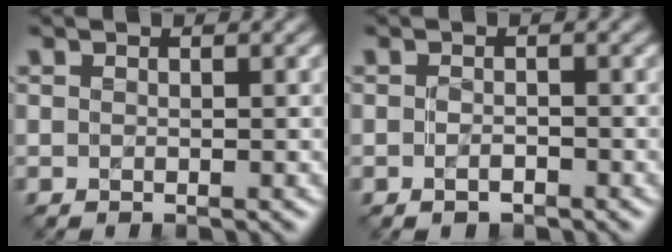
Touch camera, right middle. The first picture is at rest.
{"total": 1.1, "force": [-0.6, 0.5, 0.8], "torque": [-0.016, 0.001, -0.010]}